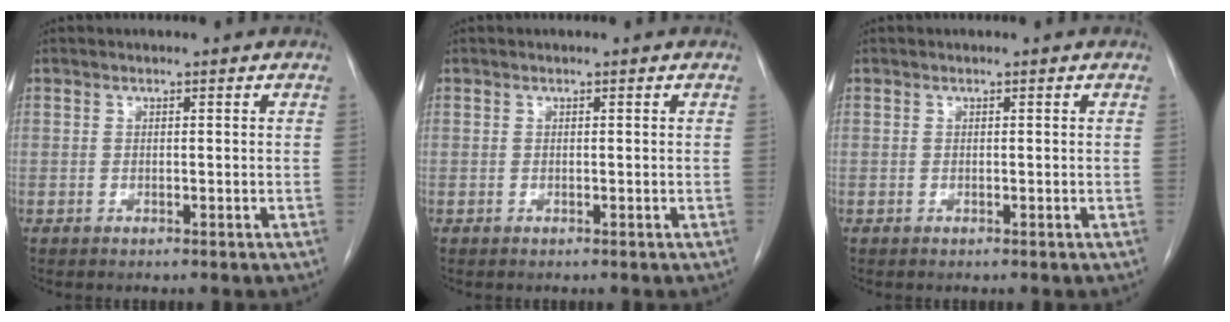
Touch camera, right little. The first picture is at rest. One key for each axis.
{"total": 0.0}
{"total": 0.0}